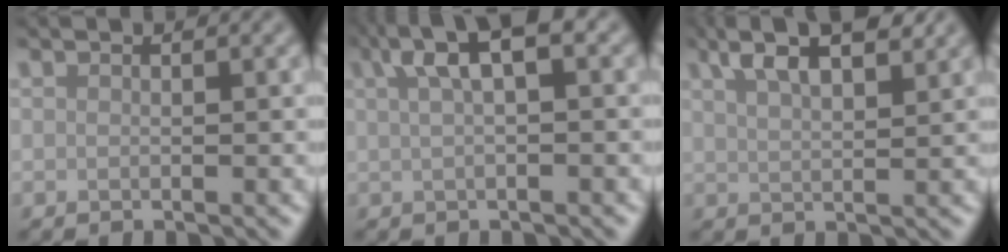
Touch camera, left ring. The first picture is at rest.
{"total": 4.6, "force": [2.0, 1.4, 3.9], "torque": [-0.068, 0.015, 0.030]}
{"total": 6.2, "force": [4.2, 1.9, 4.1], "torque": [-0.073, 0.020, 0.060]}